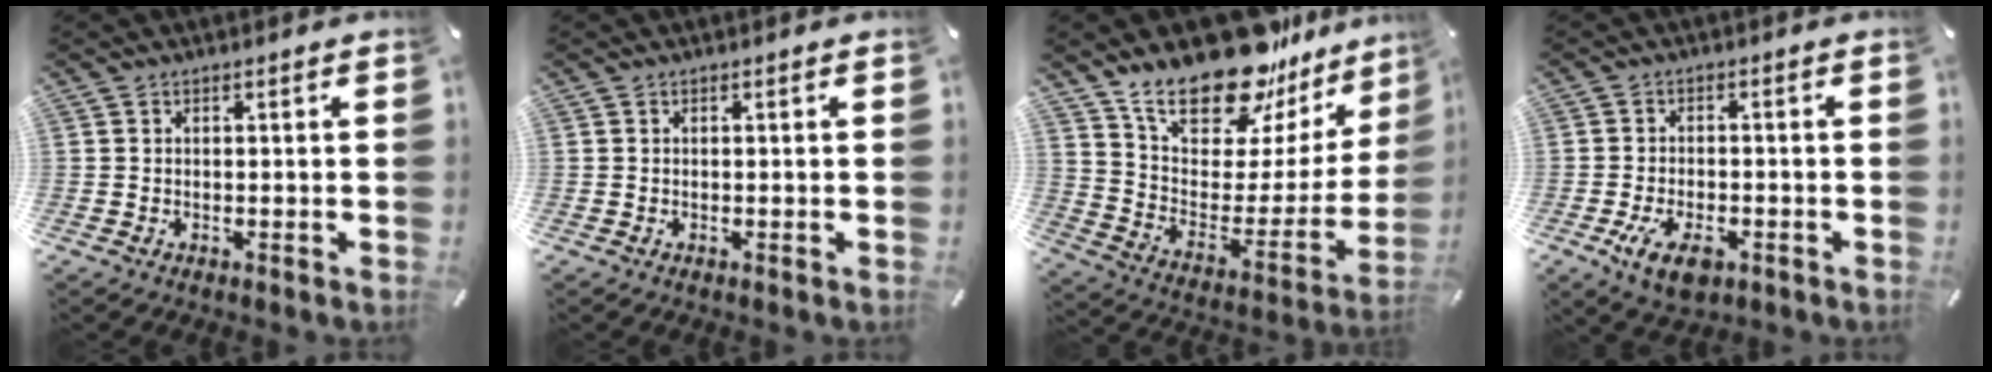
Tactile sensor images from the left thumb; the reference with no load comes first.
{"total": 0.0}
{"total": 23.2, "force": [19.0, 9.8, 8.8], "torque": [-0.142, -0.152, 0.326]}
{"total": 6.8, "force": [-3.0, 4.0, 4.7], "torque": [-0.088, 0.006, -0.054]}